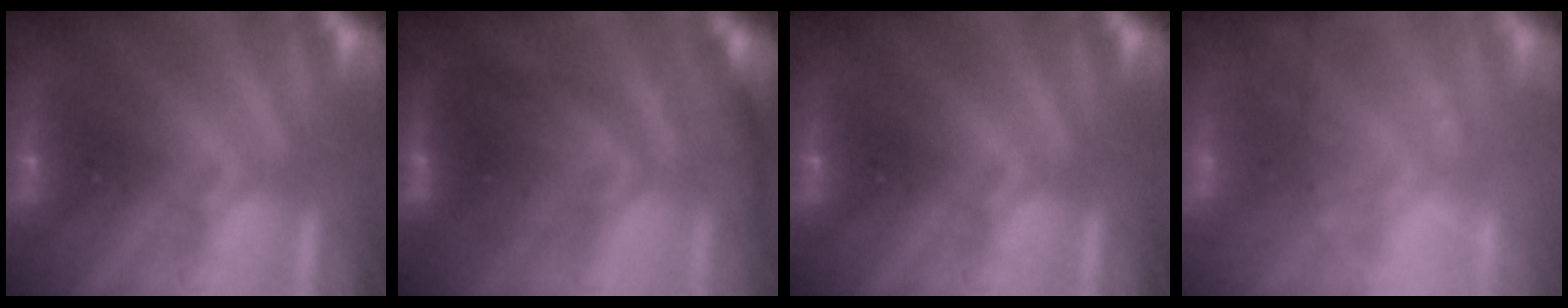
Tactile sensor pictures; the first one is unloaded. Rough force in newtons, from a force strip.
{"total": 2.3}
{"total": 0.0}
{"total": 7.8}